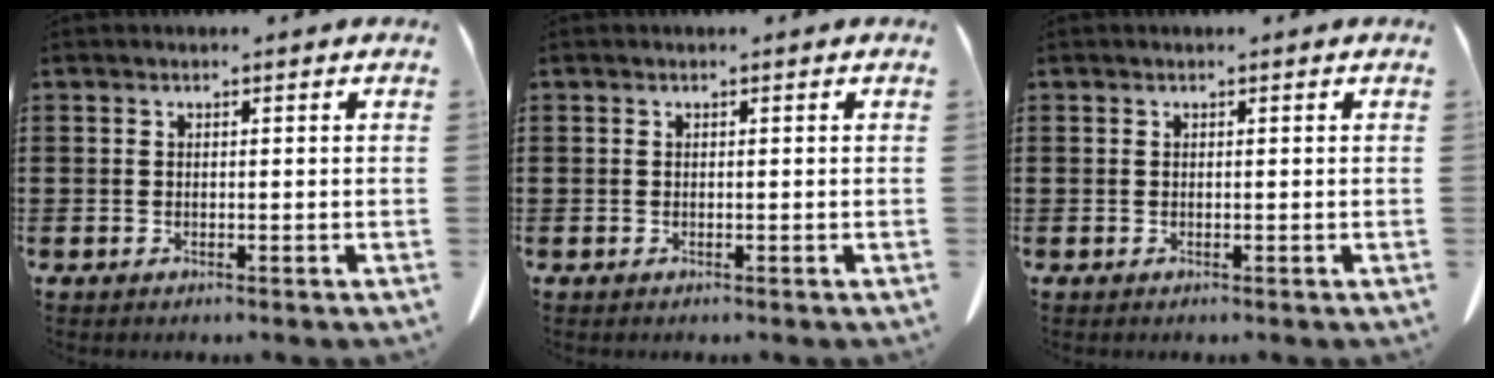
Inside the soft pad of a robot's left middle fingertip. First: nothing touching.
{"total": 0.0}
{"total": 0.0}